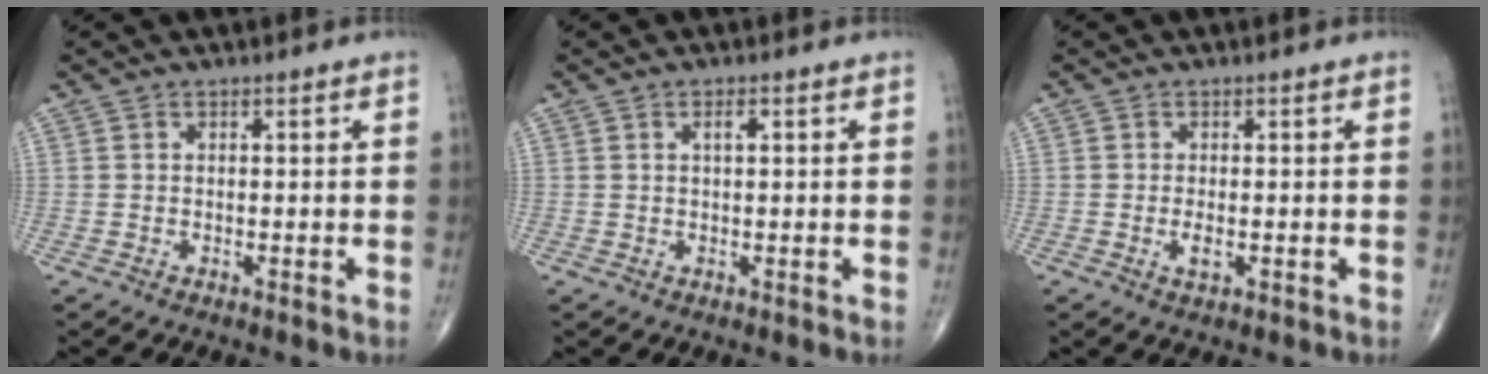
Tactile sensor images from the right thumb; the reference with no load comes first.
{"total": 1.5, "force": [0.6, 0.5, 1.3], "torque": [-0.022, 0.000, 0.008]}
{"total": 2.0, "force": [-0.5, 0.8, 1.8], "torque": [-0.034, -0.003, -0.009]}